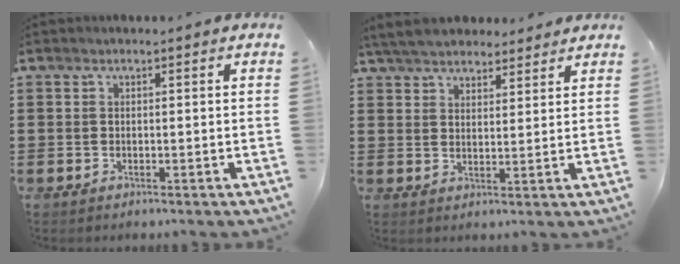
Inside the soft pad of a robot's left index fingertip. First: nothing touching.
{"total": 5.5, "force": [5.0, 1.5, 1.6], "torque": [-0.047, -0.008, 0.095]}